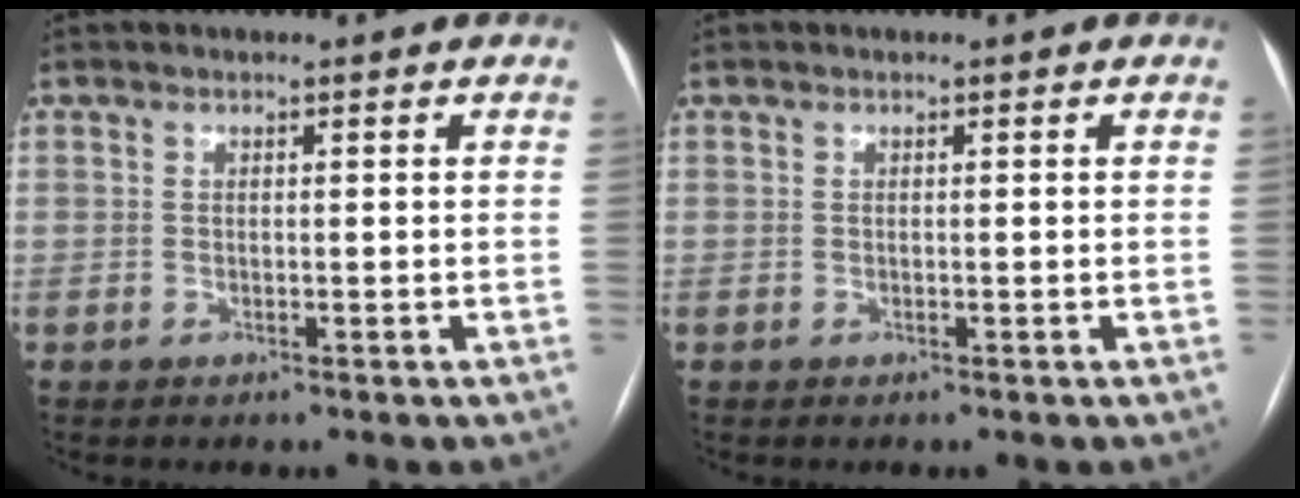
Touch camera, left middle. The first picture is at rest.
{"total": 0.0}